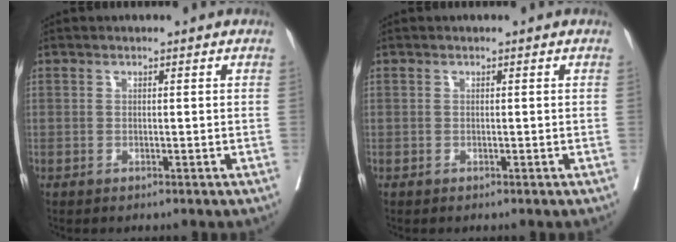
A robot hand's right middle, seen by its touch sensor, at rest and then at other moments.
{"total": 0.0}